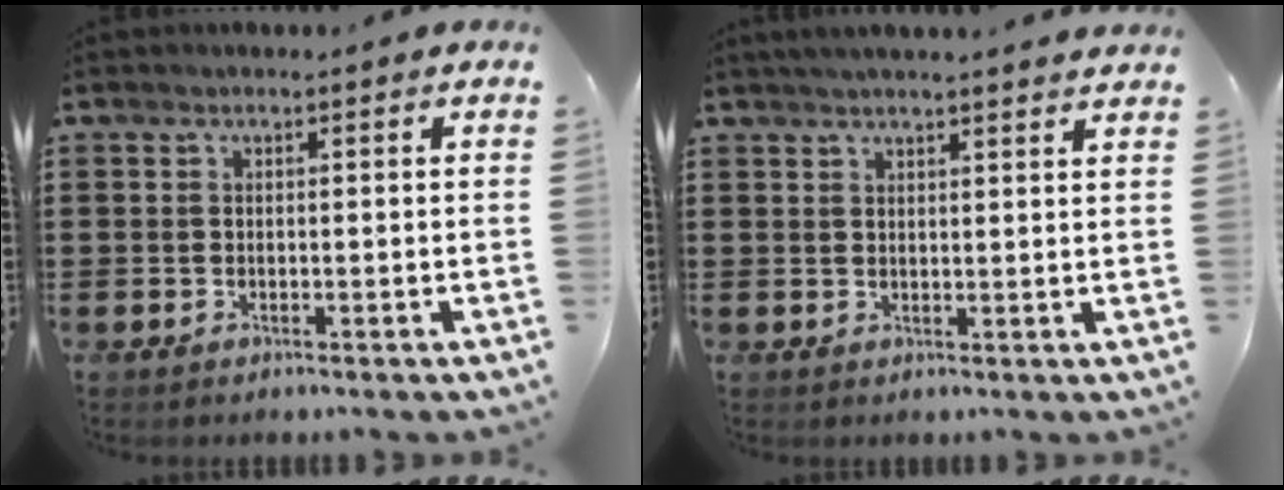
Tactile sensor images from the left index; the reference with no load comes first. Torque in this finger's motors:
{"motor_torque": [1.07, -1.07, 0.41, 0.10]}